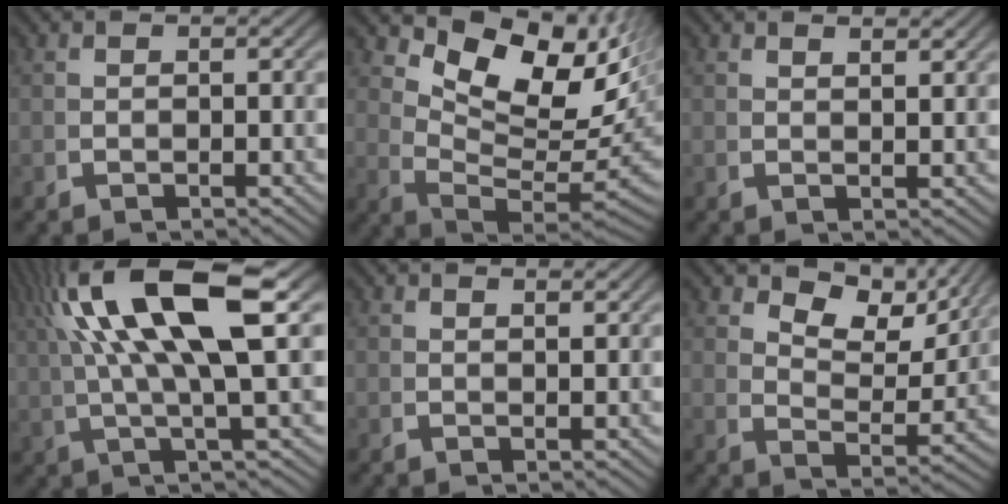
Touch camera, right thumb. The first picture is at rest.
{"total": 14.6, "force": [2.1, 9.0, 11.3], "torque": [-0.192, -0.035, 0.055]}
{"total": 1.4, "force": [1.4, 0.0, 0.4], "torque": [-0.001, 0.002, 0.025]}
{"total": 11.4, "force": [3.6, 3.8, 10.1], "torque": [-0.186, 0.007, 0.061]}
{"total": 1.0, "force": [1.0, 0.0, 0.3], "torque": [-0.001, 0.001, 0.019]}
{"total": 7.3, "force": [5.0, 2.8, 4.5], "torque": [-0.069, 0.004, 0.080]}